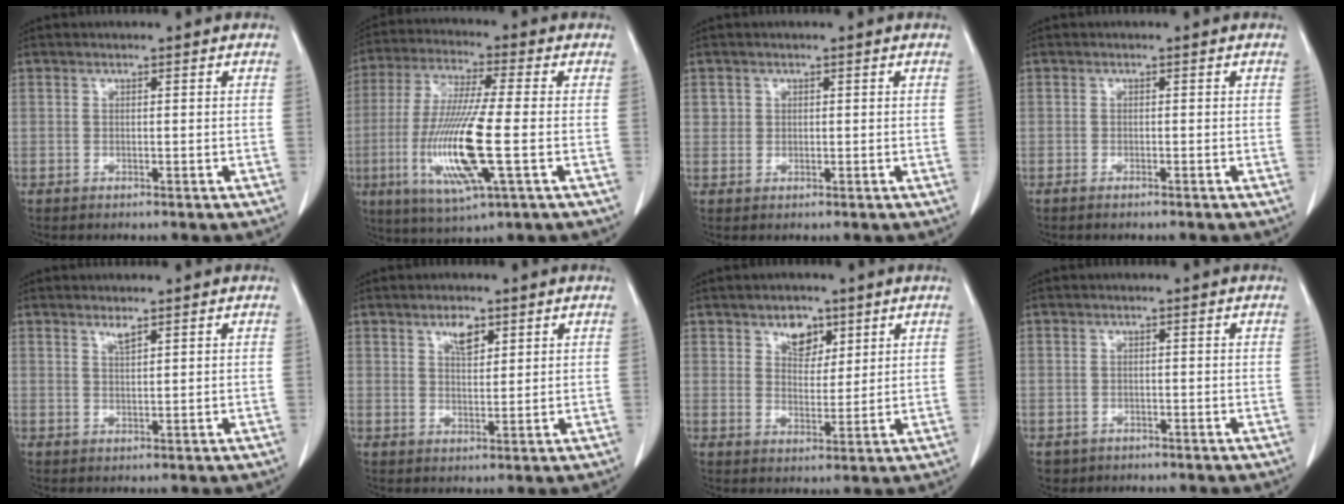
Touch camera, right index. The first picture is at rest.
{"total": 15.1, "force": [-3.3, 1.2, 14.7], "torque": [-0.307, -0.021, -0.062]}
{"total": 1.4, "force": [0.5, 1.3, 0.2], "torque": [0.009, 0.002, 0.004]}
{"total": 0.8, "force": [-0.7, 0.1, 0.4], "torque": [-0.012, -0.002, -0.010]}
{"total": 1.5, "force": [1.2, 0.0, 0.9], "torque": [-0.019, -0.005, 0.023]}
{"total": 3.5, "force": [2.1, 1.5, 2.3], "torque": [-0.043, -0.001, 0.038]}
{"total": 4.7, "force": [2.8, 2.9, 2.4], "torque": [-0.036, 0.001, 0.050]}
{"total": 2.2, "force": [-1.2, 1.8, 0.1], "torque": [-0.007, 0.002, -0.018]}